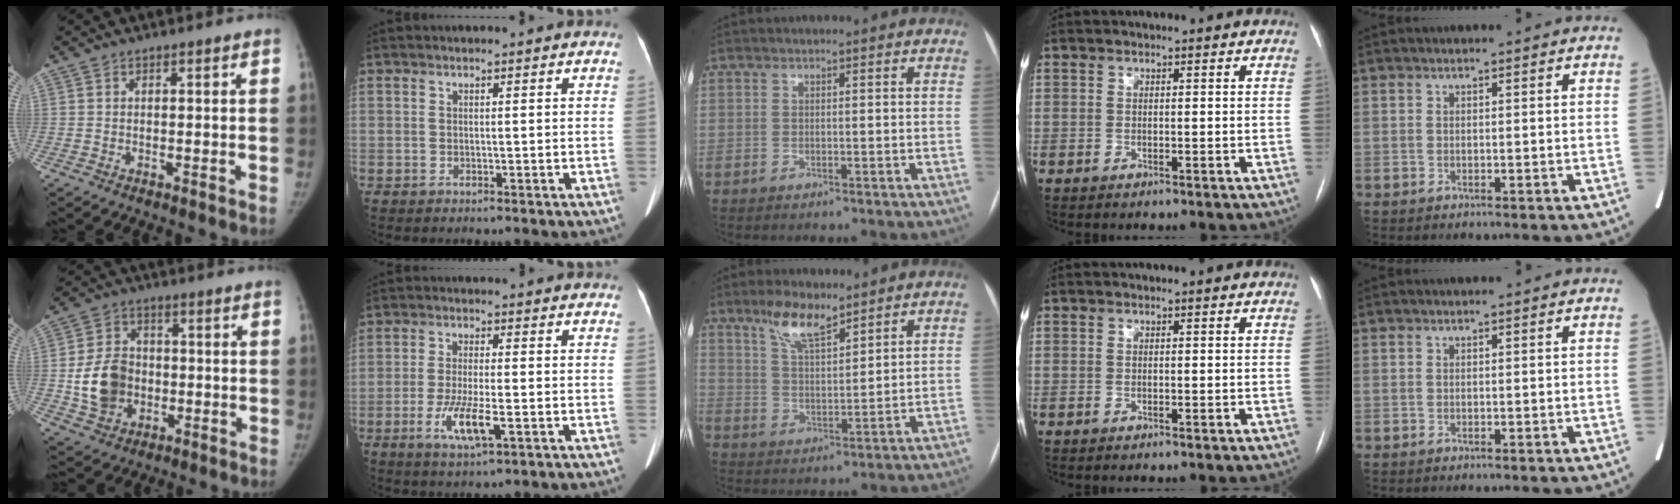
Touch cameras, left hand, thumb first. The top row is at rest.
{"thumb": {"total": 11.0, "force": [-1.5, 9.0, 6.3], "torque": [-0.094, 0.014, -0.024]}, "index": {"total": 6.3, "force": [-2.3, 1.0, 5.8], "torque": [-0.119, -0.013, -0.040]}, "middle": {"total": 7.1, "force": [5.5, 1.7, 4.2], "torque": [-0.087, 0.002, 0.105]}}